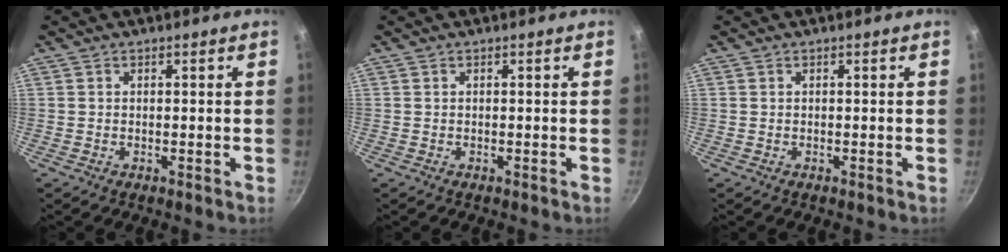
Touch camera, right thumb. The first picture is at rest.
{"total": 0.0}
{"total": 0.0}